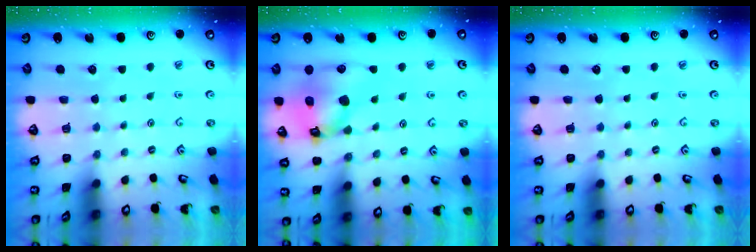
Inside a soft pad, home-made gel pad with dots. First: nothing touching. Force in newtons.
{"total": 15.4, "press": 15.3, "slide": 2.0}
{"total": 0.0}